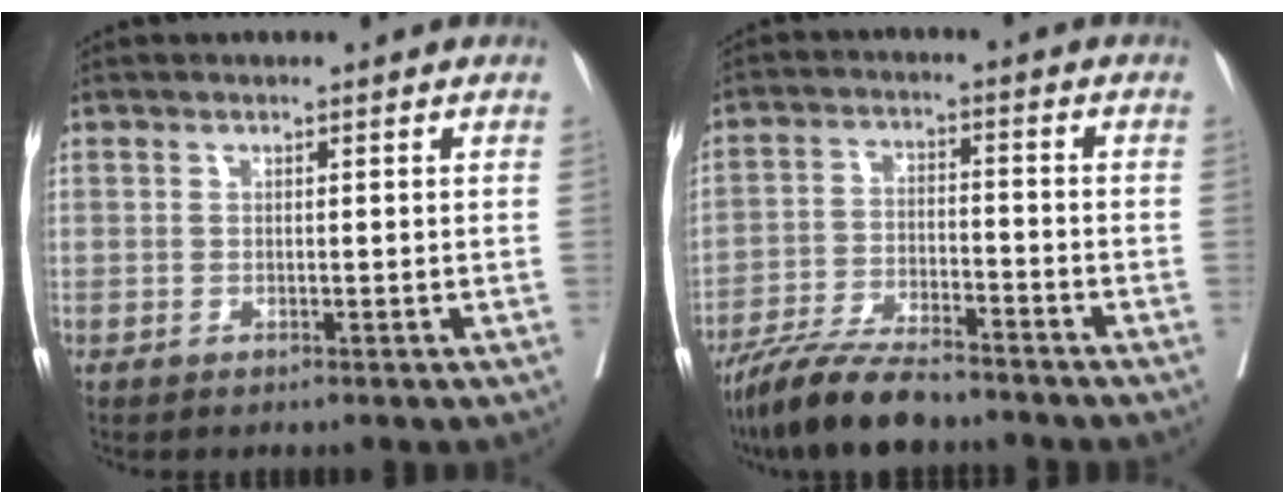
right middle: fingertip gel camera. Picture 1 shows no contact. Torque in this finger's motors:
{"motor_torque": [1.00, -1.14, 0.11, 0.03]}